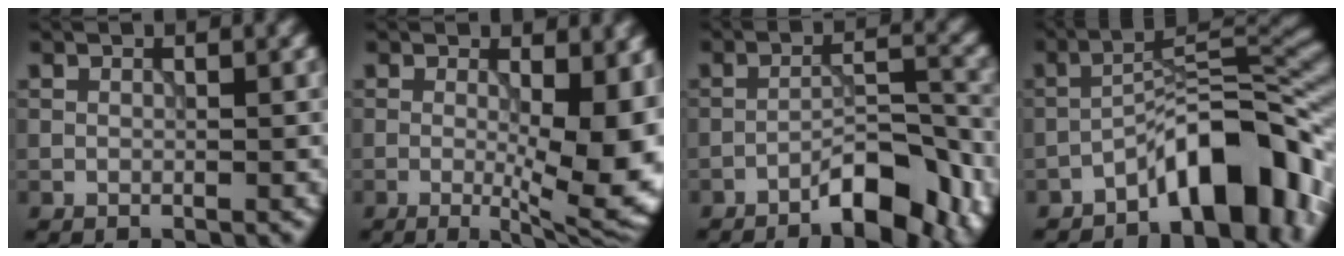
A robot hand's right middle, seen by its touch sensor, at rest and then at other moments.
{"total": 9.6, "force": [-0.4, 3.1, 9.1], "torque": [-0.105, -0.006, -0.010]}
{"total": 6.5, "force": [-4.4, 1.7, 4.5], "torque": [-0.065, 0.012, -0.067]}
{"total": 9.5, "force": [-5.7, 3.1, 7.0], "torque": [-0.086, 0.025, -0.098]}